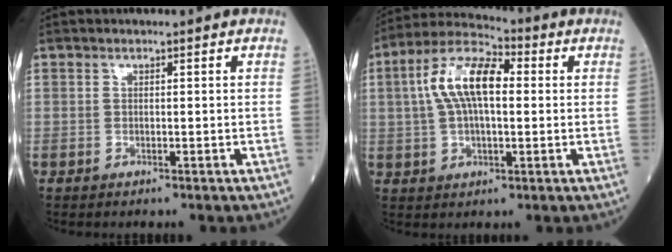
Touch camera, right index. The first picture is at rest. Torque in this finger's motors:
{"motor_torque": [1.25, 0.89, 0.30, 0.21]}